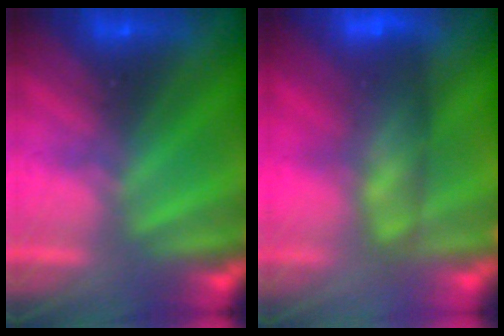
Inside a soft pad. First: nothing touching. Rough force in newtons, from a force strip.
{"total": 7.6}